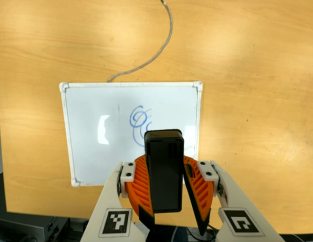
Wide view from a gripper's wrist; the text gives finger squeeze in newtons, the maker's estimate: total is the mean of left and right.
{"total": 8.2, "left": 8.8, "right": 7.7}